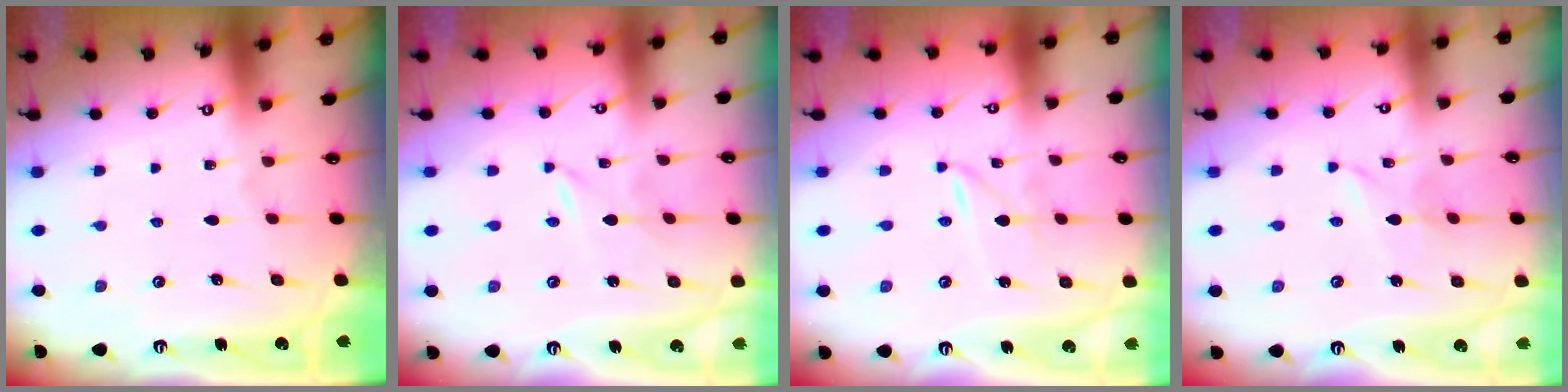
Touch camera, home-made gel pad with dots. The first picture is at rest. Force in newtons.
{"total": 0.0}
{"total": 1.2, "press": 1.1, "slide": 0.2}
{"total": 1.9, "press": 1.9, "slide": 0.2}